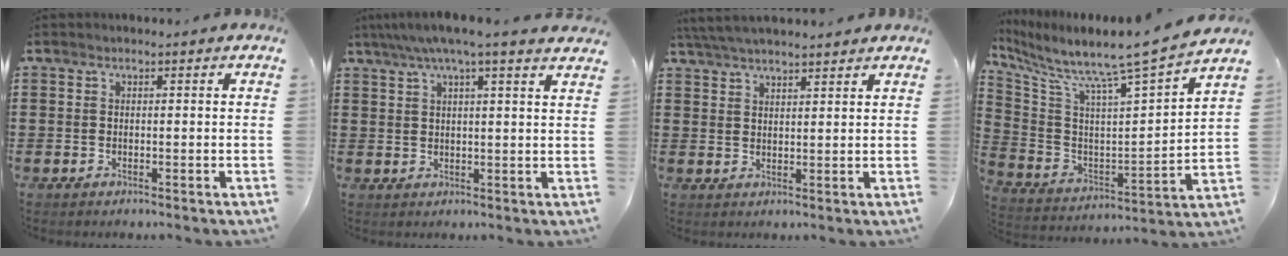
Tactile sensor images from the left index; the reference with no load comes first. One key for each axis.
{"total": 4.9, "fx": 3.8, "fy": 0.0, "fz": 3.1, "tx": -0.072, "ty": -0.010, "tz": 0.065}
{"total": 4.0, "fx": 3.8, "fy": 0.1, "fz": 1.3, "tx": -0.037, "ty": -0.005, "tz": 0.070}
{"total": 7.7, "fx": 6.9, "fy": -0.6, "fz": 3.2, "tx": -0.097, "ty": -0.075, "tz": 0.103}